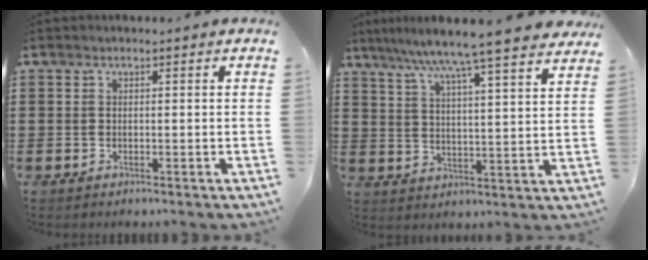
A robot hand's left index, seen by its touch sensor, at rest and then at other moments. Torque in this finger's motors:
{"motor_torque": [1.85, -0.28, 0.84, 0.21]}